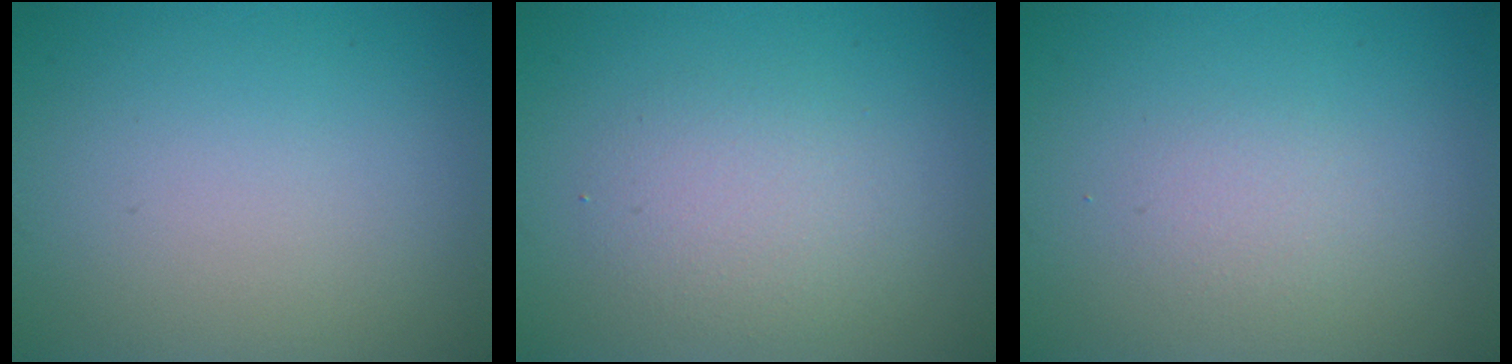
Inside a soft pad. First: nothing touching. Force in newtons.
{"total": 2.8, "press": 2.8, "slide": 0.2}
{"total": 1.2, "press": 1.2, "slide": 0.1}